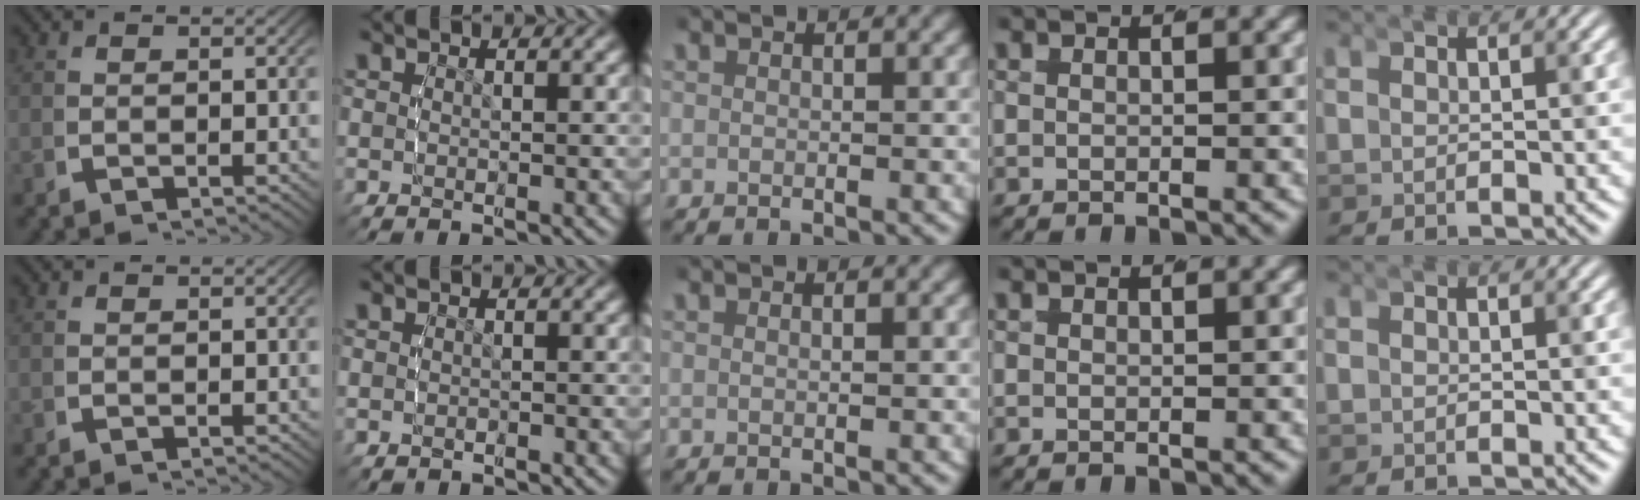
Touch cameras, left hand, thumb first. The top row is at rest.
{"ring": {"total": 0.6, "force": [0.6, 0.2, 0.1], "torque": [0.002, 0.005, 0.007]}}